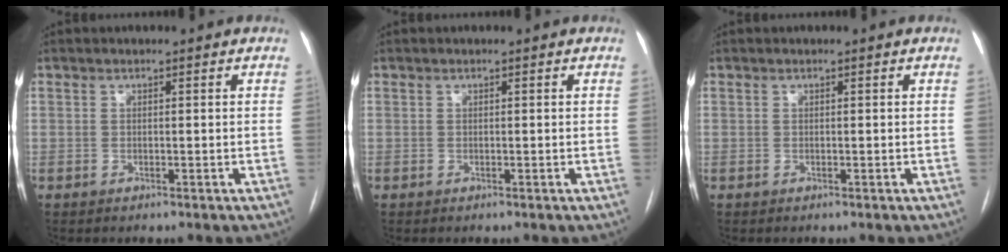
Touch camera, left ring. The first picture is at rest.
{"total": 0.0}
{"total": 0.0}